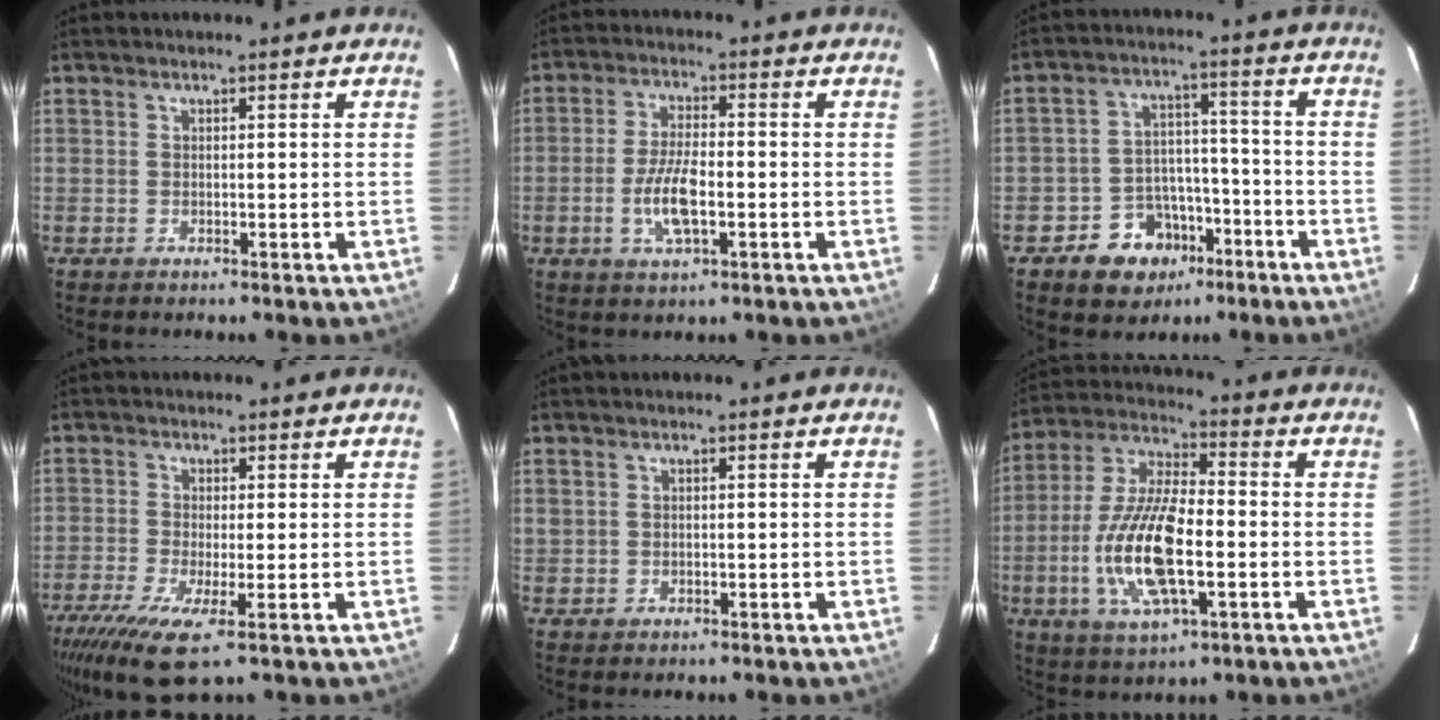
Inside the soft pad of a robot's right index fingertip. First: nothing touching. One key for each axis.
{"total": 7.5, "fx": -2.2, "fy": 2.6, "fz": 6.7, "tx": -0.138, "ty": -0.002, "tz": -0.043}
{"total": 10.2, "fx": -5.9, "fy": 7.7, "fz": 3.2, "tx": -0.070, "ty": 0.034, "tz": -0.077}
{"total": 8.2, "fx": -3.6, "fy": 1.6, "fz": 7.1, "tx": -0.161, "ty": -0.029, "tz": -0.068}
{"total": 0.7, "fx": 0.1, "fy": 0.6, "fz": 0.2, "tx": 0.000, "ty": 0.002, "tz": 0.003}
{"total": 16.1, "fx": -3.8, "fy": 5.7, "fz": 14.5, "tx": -0.304, "ty": -0.005, "tz": -0.073}